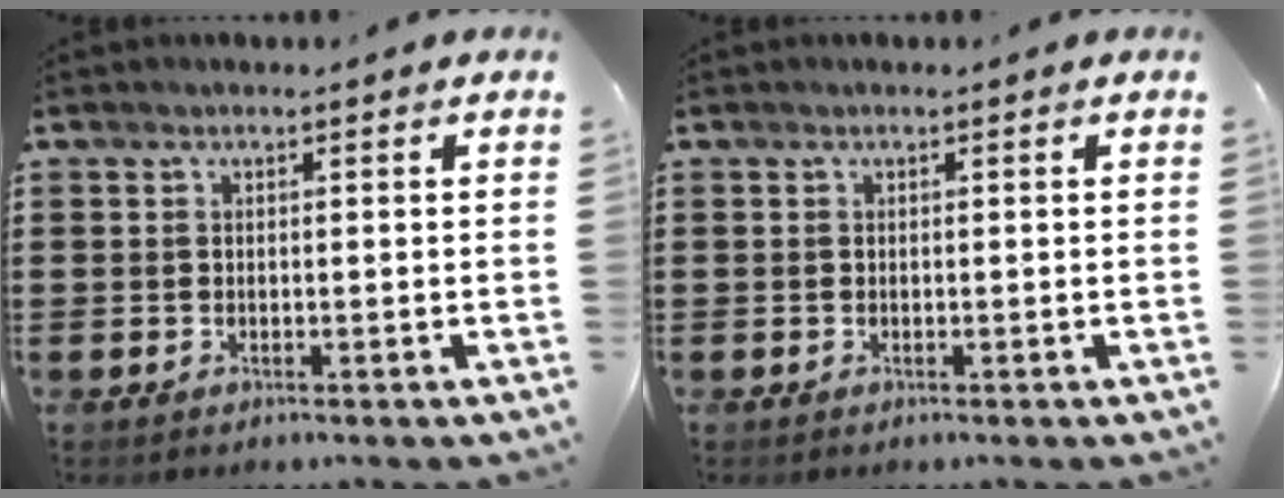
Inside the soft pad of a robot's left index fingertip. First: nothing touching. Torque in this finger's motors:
{"motor_torque": [0.00, 0.00, -0.03, 0.00]}